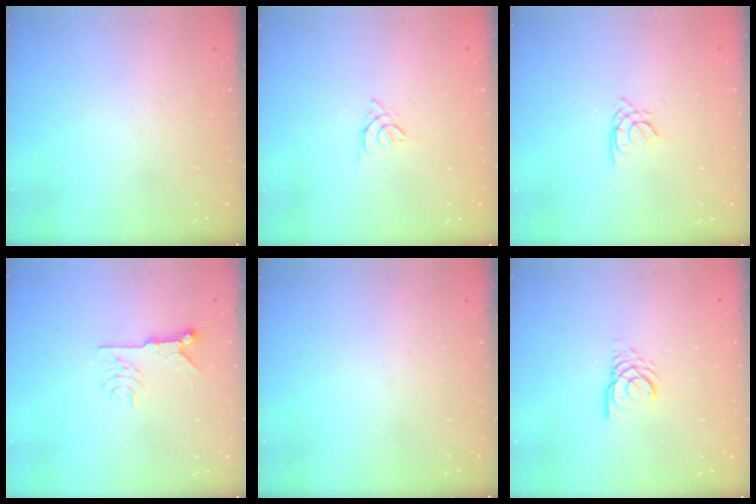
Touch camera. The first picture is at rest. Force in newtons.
{"total": 3.0, "press": 2.9, "slide": 0.7}
{"total": 1.3, "press": 1.3, "slide": 0.4}
{"total": 7.3, "press": 7.3, "slide": 0.7}
{"total": 0.0}
{"total": 5.7, "press": 5.7, "slide": 0.6}